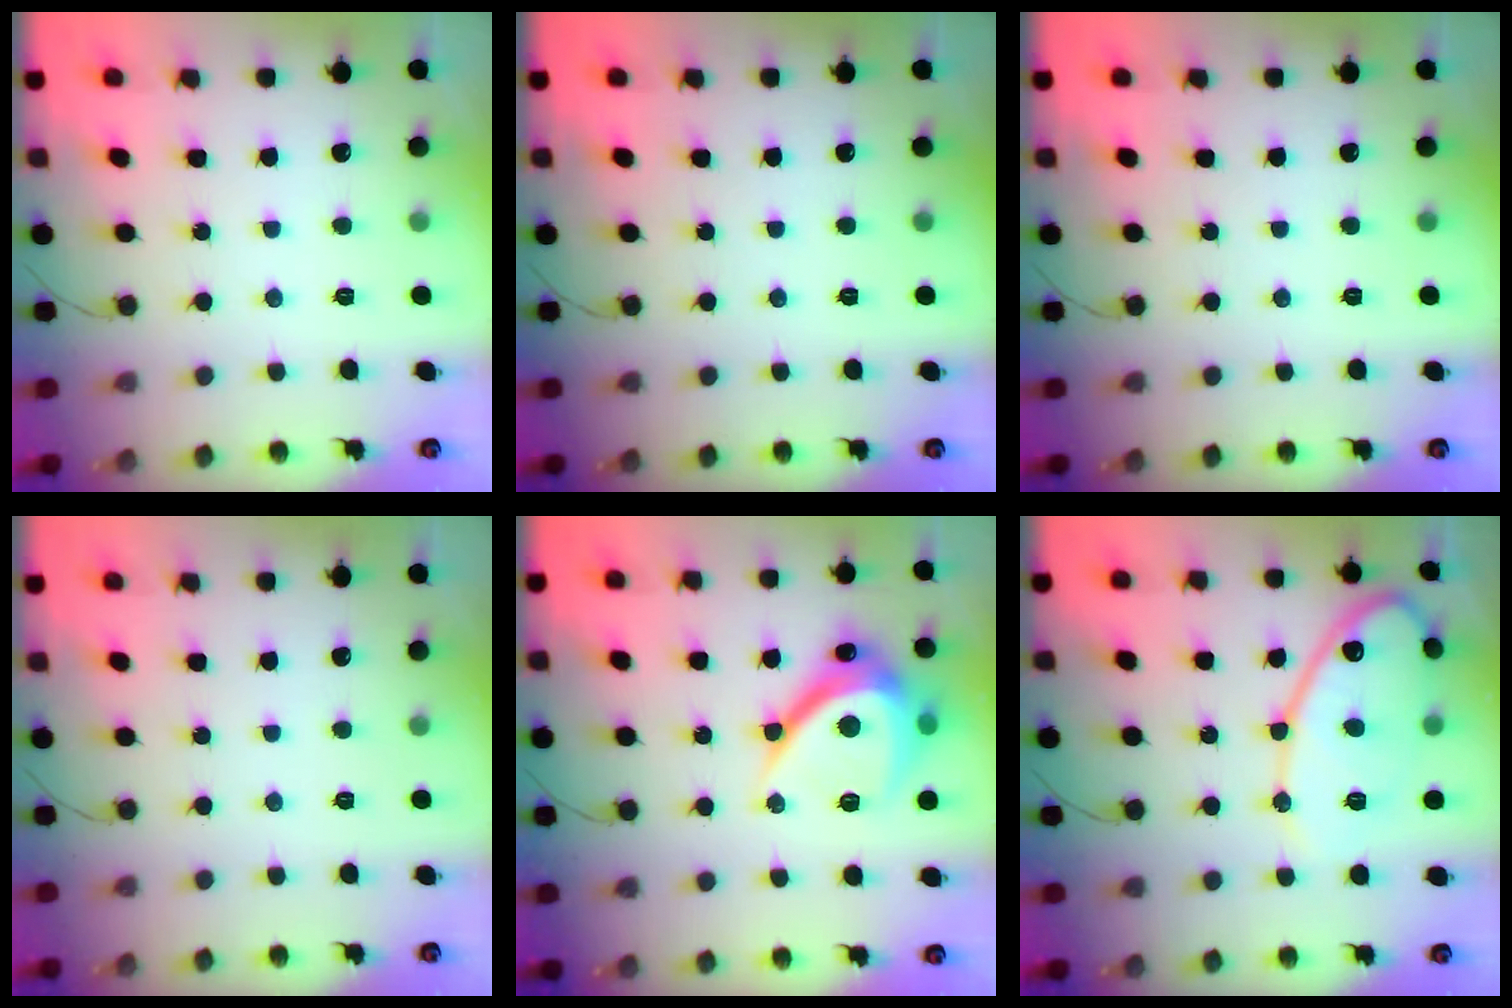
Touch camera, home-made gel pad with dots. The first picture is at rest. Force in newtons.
{"total": 0.0}
{"total": 0.0}
{"total": 0.0}
{"total": 14.7, "press": 14.7, "slide": 0.5}
{"total": 14.3, "press": 14.2, "slide": 1.3}